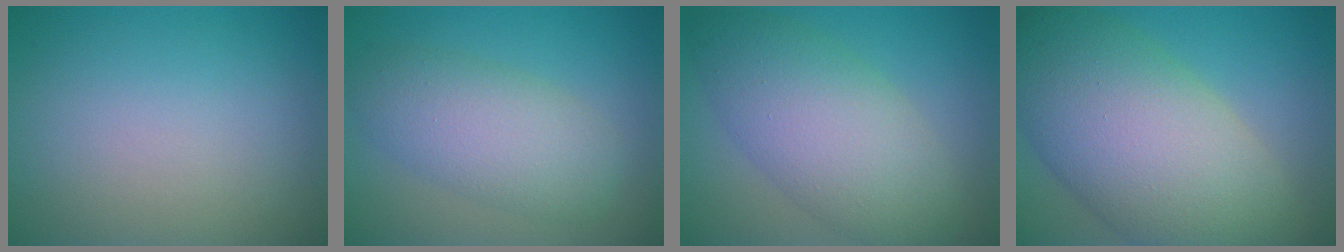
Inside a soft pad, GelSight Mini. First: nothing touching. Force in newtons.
{"total": 5.6, "press": 5.6, "slide": 0.2}
{"total": 7.8, "press": 7.8, "slide": 0.4}
{"total": 13.8, "press": 13.8, "slide": 0.4}